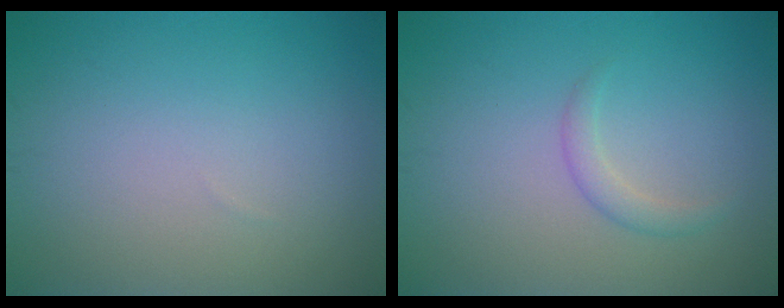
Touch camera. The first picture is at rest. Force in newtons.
{"total": 1.4, "press": 1.4, "slide": 0.0}